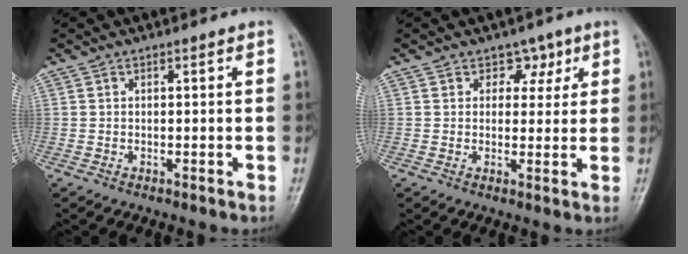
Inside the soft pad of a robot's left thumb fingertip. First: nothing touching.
{"total": 3.8, "force": [2.0, 2.8, 1.5], "torque": [0.014, -0.008, 0.025]}